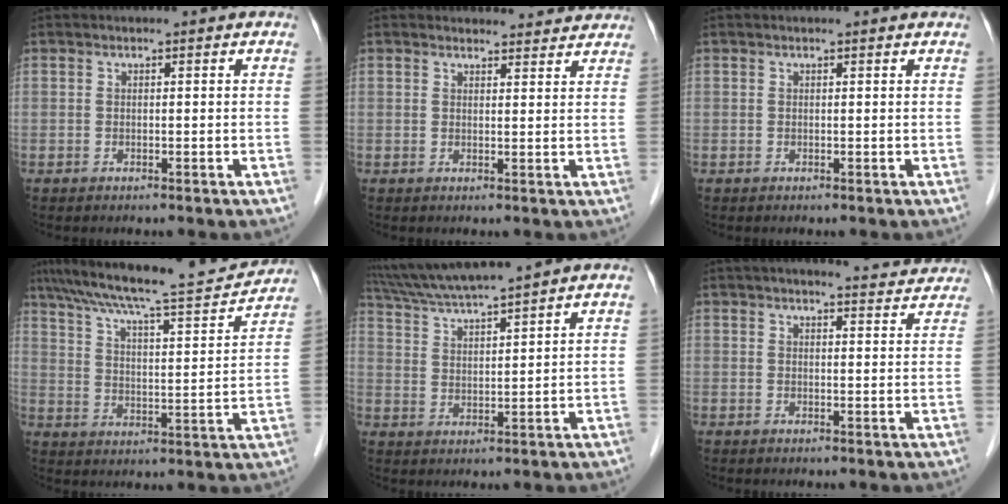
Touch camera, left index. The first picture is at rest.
{"total": 5.9, "force": [5.7, 1.3, 0.3], "torque": [0.003, 0.006, 0.054]}
{"total": 1.4, "force": [1.3, -0.1, 0.4], "torque": [-0.013, 0.005, 0.015]}
{"total": 19.7, "force": [17.9, 1.0, 8.1], "torque": [-0.142, -0.004, 0.262]}
{"total": 9.0, "force": [7.9, -1.4, 3.9], "torque": [-0.074, 0.022, 0.140]}
{"total": 7.6, "force": [7.2, 0.6, 2.1], "torque": [-0.027, 0.006, 0.077]}